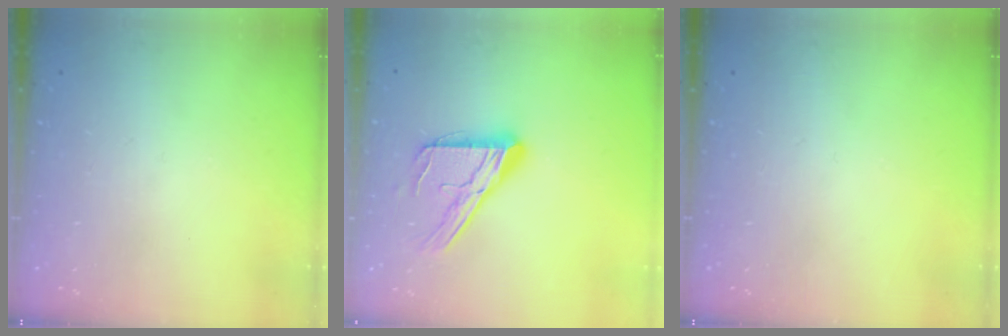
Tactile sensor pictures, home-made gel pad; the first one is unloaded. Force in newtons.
{"total": 15.7, "press": 15.7, "slide": 1.5}
{"total": 0.0}